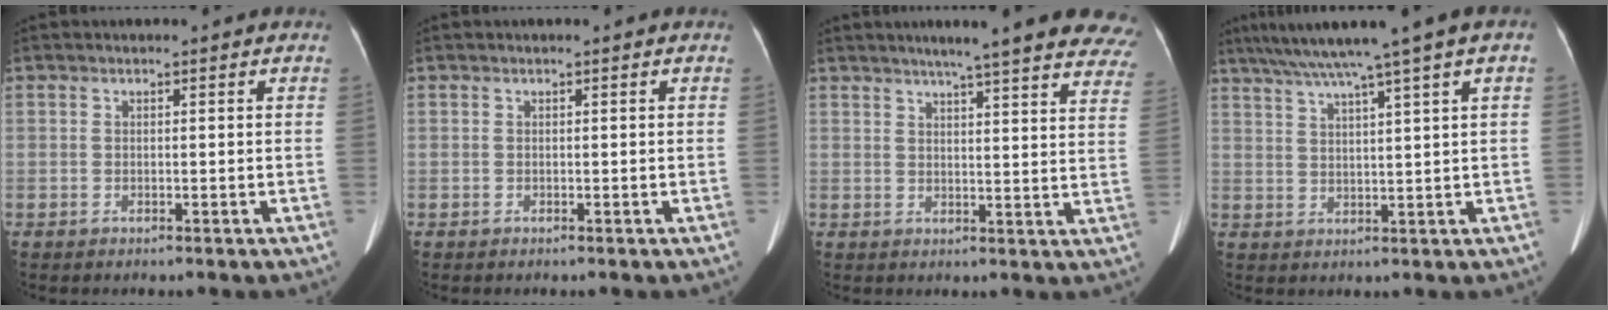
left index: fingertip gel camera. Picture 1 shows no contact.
{"total": 0.0}
{"total": 22.7, "force": [19.4, 2.1, 11.6], "torque": [-0.149, -0.026, 0.217]}
{"total": 10.0, "force": [6.4, -1.6, 7.5], "torque": [-0.121, 0.032, 0.094]}